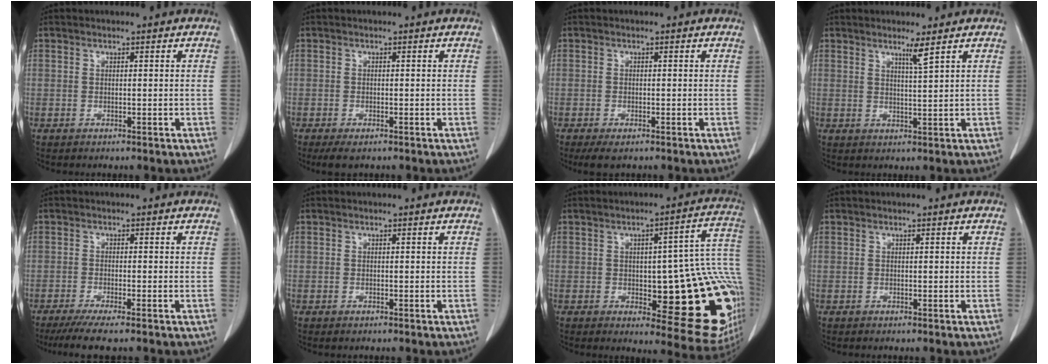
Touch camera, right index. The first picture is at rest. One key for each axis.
{"total": 2.7, "fx": -1.8, "fy": 0.9, "fz": 1.8, "tx": -0.036, "ty": -0.007, "tz": -0.025}
{"total": 2.8, "fx": -1.9, "fy": 0.9, "fz": 1.9, "tx": -0.037, "ty": -0.007, "tz": -0.025}
{"total": 2.4, "fx": 1.7, "fy": -0.8, "fz": 1.6, "tx": -0.030, "ty": -0.012, "tz": 0.033}
{"total": 5.4, "fx": -4.1, "fy": 0.0, "fz": 3.5, "tx": -0.057, "ty": -0.014, "tz": -0.069}
{"total": 0.0}
{"total": 22.8, "fx": -3.0, "fy": 6.4, "fz": 21.7, "tx": -0.172, "ty": 0.023, "tz": -0.019}
{"total": 0.0}